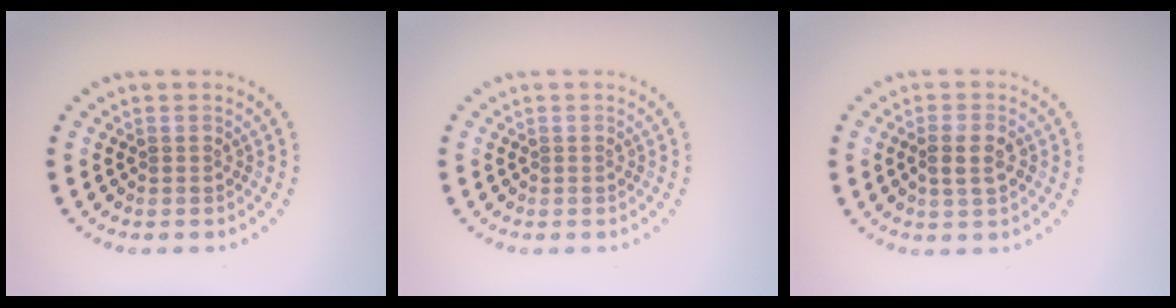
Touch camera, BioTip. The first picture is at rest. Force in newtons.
{"total": 0.0}
{"total": 1.9, "press": 1.8, "slide": 0.2}